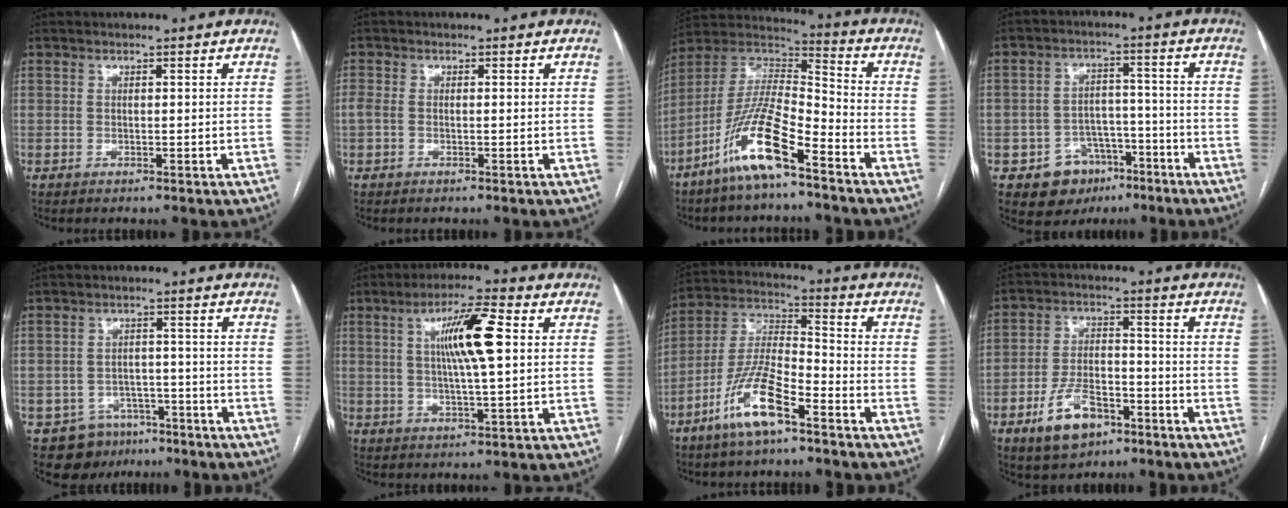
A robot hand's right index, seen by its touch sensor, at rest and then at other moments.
{"total": 2.3, "force": [-0.4, 1.5, 1.8], "torque": [-0.055, 0.013, -0.004]}
{"total": 14.0, "force": [-8.5, 2.2, 10.9], "torque": [-0.221, -0.001, -0.163]}
{"total": 8.4, "force": [-4.5, 6.7, 2.3], "torque": [-0.031, 0.023, -0.059]}
{"total": 8.3, "force": [-5.2, 6.2, 1.4], "torque": [-0.019, 0.017, -0.071]}
{"total": 10.3, "force": [2.3, 1.2, 10.0], "torque": [-0.178, 0.011, 0.037]}
{"total": 12.3, "force": [-7.0, 2.8, 9.7], "torque": [-0.204, -0.004, -0.135]}
{"total": 9.7, "force": [-5.5, 5.1, 6.2], "torque": [-0.127, 0.009, -0.092]}